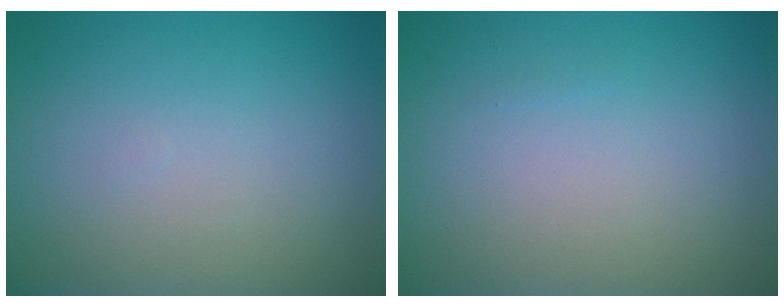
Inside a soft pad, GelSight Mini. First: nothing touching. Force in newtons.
{"total": 0.0}